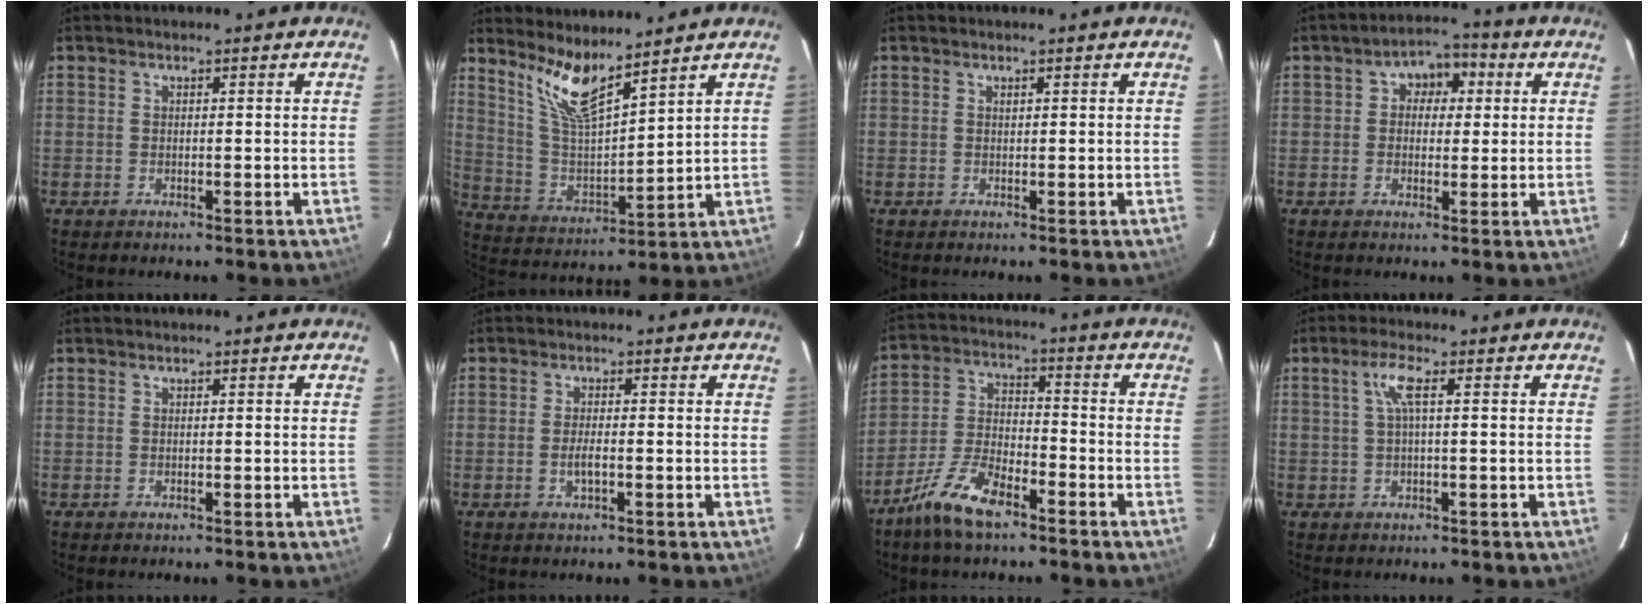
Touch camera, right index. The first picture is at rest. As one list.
[{"total": 10.2, "force": [8.1, 1.5, 6.1], "torque": [-0.119, -0.014, 0.166]}, {"total": 0.0}, {"total": 6.3, "force": [1.4, 4.8, 3.9], "torque": [-0.056, 0.028, 0.023]}, {"total": 0.0}, {"total": 2.5, "force": [-0.9, 0.7, 2.2], "torque": [-0.044, -0.004, -0.015]}, {"total": 10.4, "force": [-7.5, 3.4, 6.3], "torque": [-0.142, -0.002, -0.146]}, {"total": 3.5, "force": [0.7, 0.1, 3.5], "torque": [-0.071, 0.005, 0.015]}]